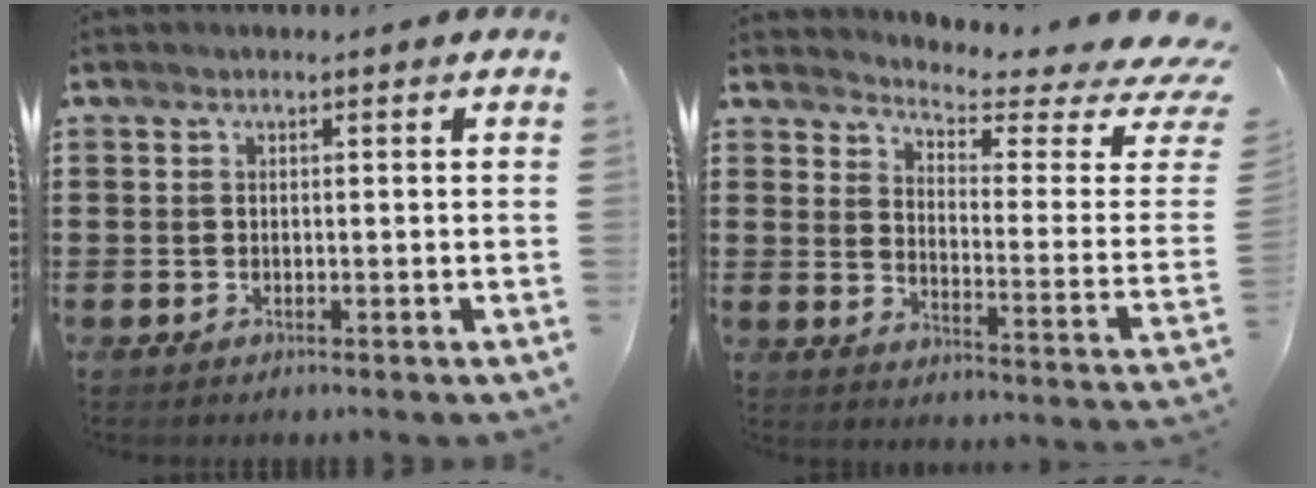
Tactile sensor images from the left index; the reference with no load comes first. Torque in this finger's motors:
{"motor_torque": [2.14, 0.00, 0.48, 0.00]}